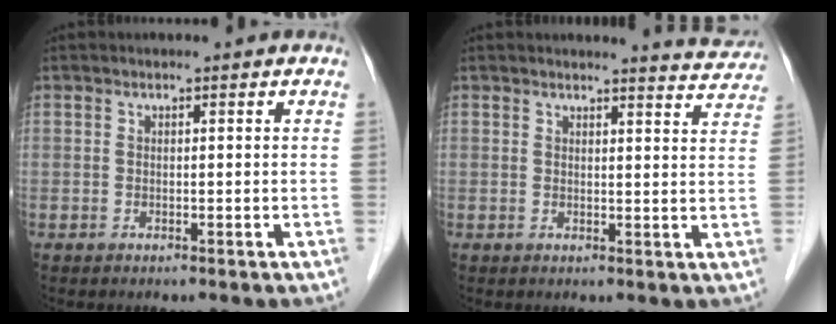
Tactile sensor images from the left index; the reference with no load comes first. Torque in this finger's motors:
{"motor_torque": [0.17, -0.40, 0.00, -0.03]}